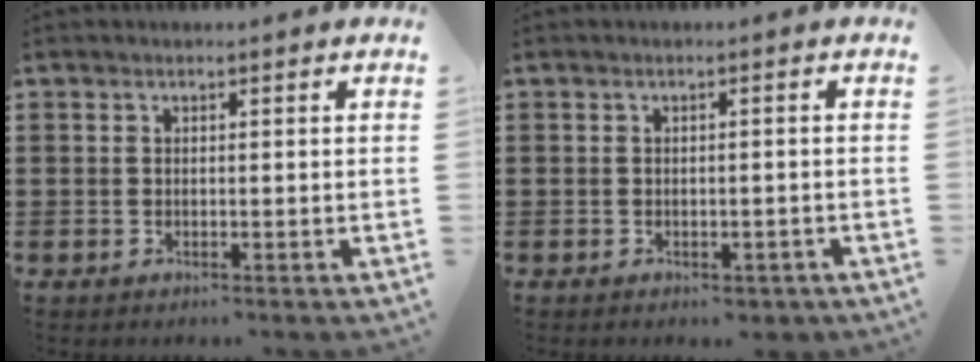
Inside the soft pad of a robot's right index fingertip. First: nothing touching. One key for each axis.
{"total": 1.1, "fx": -0.9, "fy": 0.4, "fz": 0.5, "tx": -0.013, "ty": -0.001, "tz": -0.019}